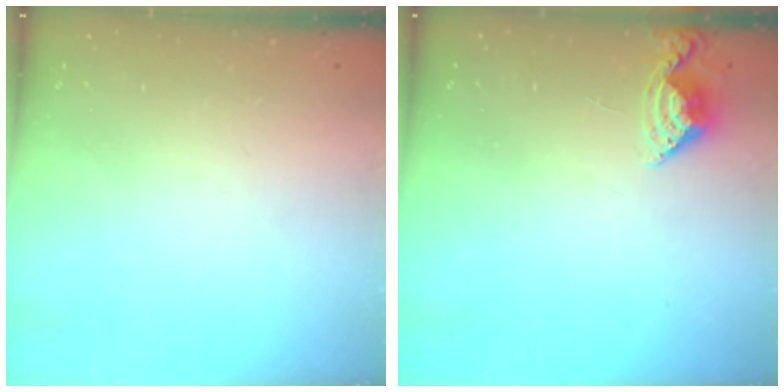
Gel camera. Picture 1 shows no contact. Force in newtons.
{"total": 5.6, "press": 5.6, "slide": 0.7}